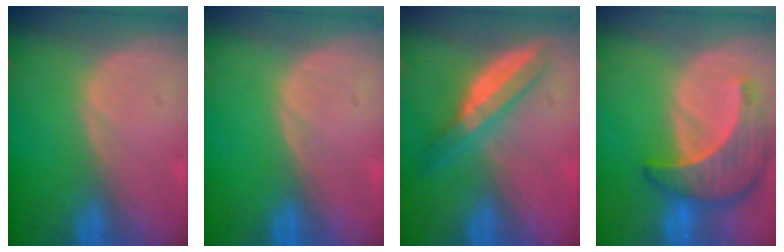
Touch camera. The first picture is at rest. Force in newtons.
{"total": 0.0}
{"total": 5.7, "press": 5.2, "slide": 2.5}
{"total": 8.8, "press": 8.0, "slide": 3.7}